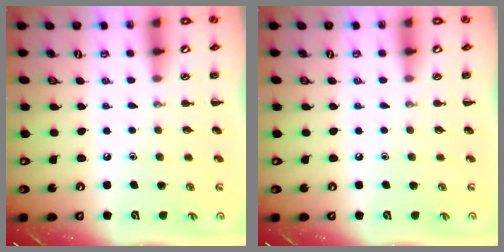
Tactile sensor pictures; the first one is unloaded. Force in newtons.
{"total": 0.0}